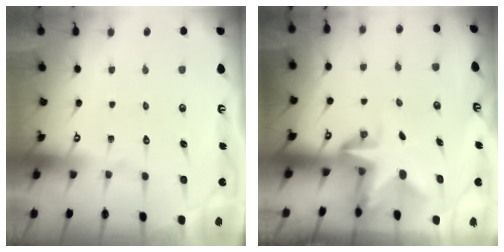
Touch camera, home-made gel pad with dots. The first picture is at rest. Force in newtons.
{"total": 3.4, "press": 3.4, "slide": 0.3}